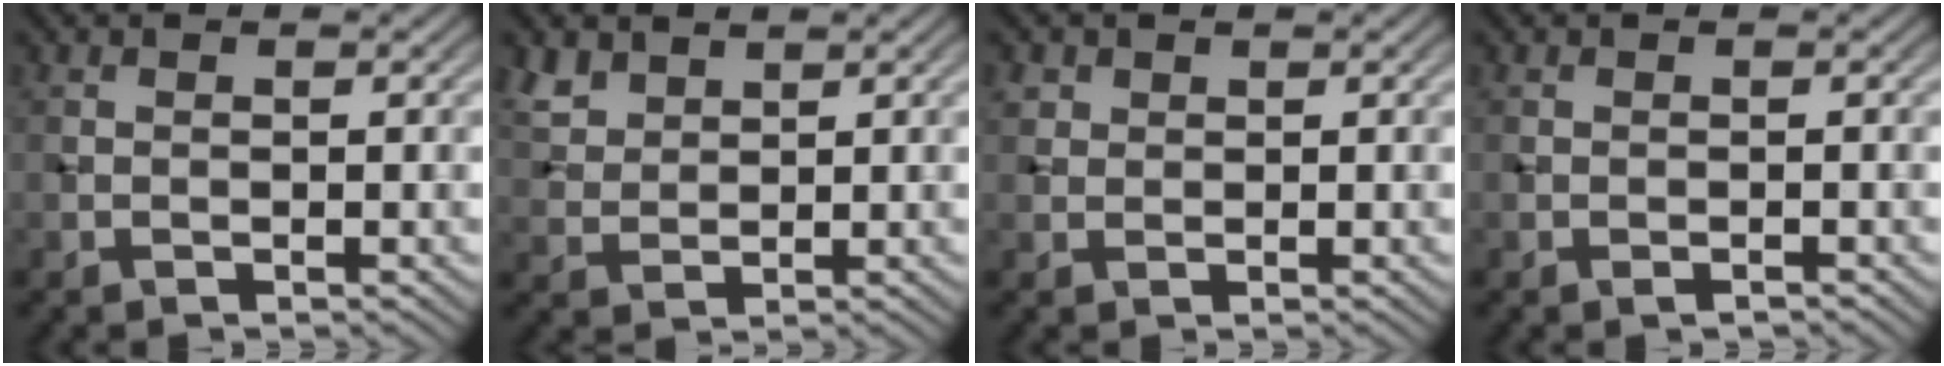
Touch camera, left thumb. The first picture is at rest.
{"total": 3.6, "force": [2.6, 2.0, 1.6], "torque": [-0.045, 0.005, 0.060]}
{"total": 1.5, "force": [0.9, 1.2, 0.4], "torque": [-0.010, 0.001, 0.016]}
{"total": 0.8, "force": [-0.5, 0.2, 0.5], "torque": [-0.008, -0.002, -0.007]}